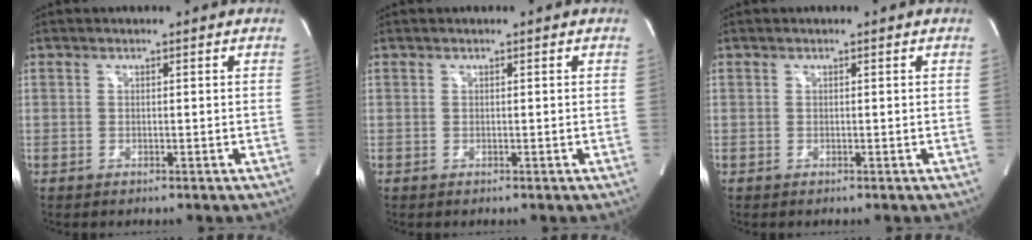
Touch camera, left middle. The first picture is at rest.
{"total": 0.0}
{"total": 0.0}